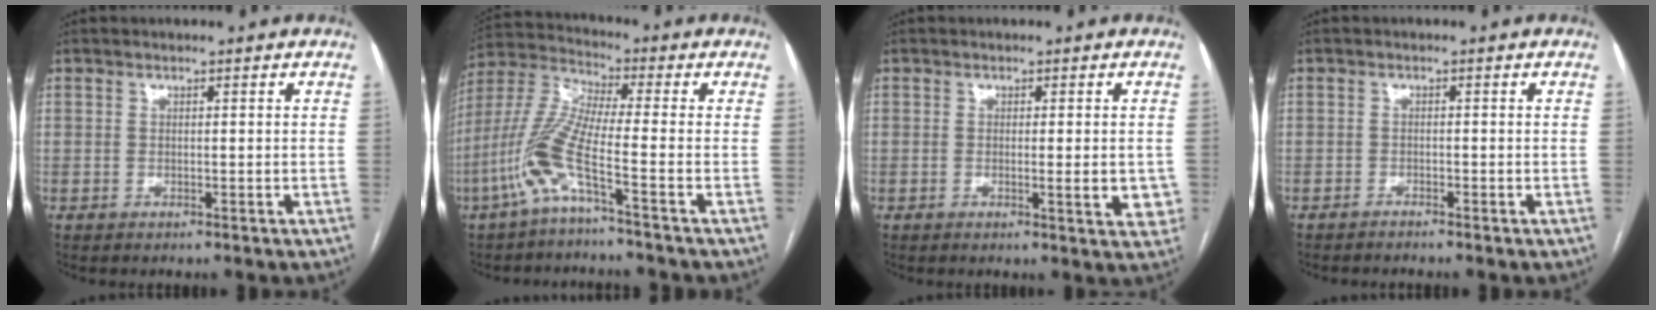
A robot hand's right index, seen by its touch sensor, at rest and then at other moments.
{"total": 9.8, "force": [-4.6, -0.5, 8.6], "torque": [-0.200, 0.002, -0.104]}
{"total": 4.4, "force": [-0.7, 1.1, 4.2], "torque": [-0.046, -0.006, -0.012]}
{"total": 0.9, "force": [-0.9, -0.2, 0.0], "torque": [-0.002, -0.002, -0.014]}